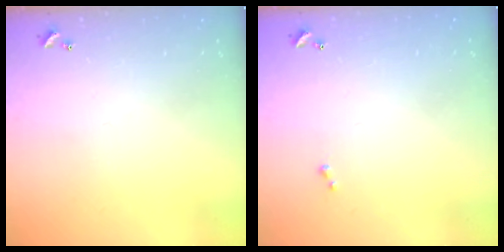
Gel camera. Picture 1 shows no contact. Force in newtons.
{"total": 0.0}